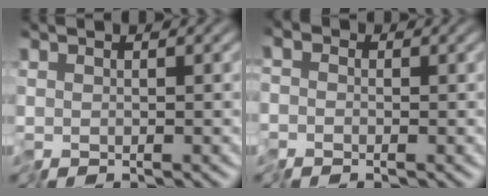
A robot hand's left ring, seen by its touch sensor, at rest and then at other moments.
{"total": 1.4, "force": [-0.8, 1.1, 0.4], "torque": [-0.008, 0.000, -0.019]}